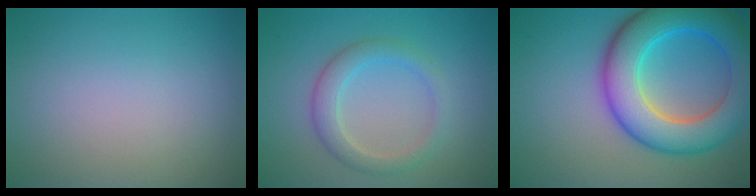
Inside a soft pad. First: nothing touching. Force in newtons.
{"total": 2.9, "press": 2.9, "slide": 0.2}
{"total": 10.2, "press": 10.2, "slide": 0.2}